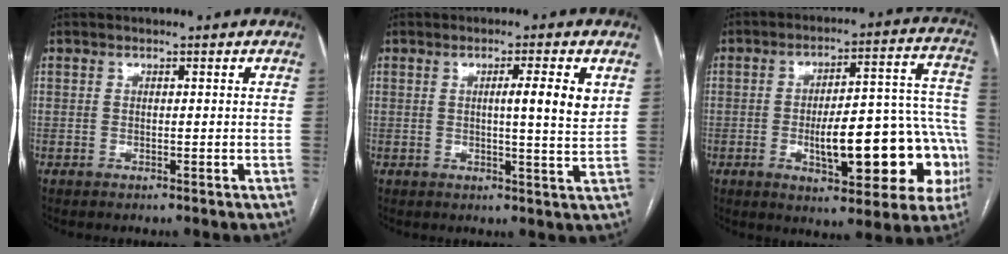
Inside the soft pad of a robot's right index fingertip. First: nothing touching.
{"total": 5.5, "force": [1.6, -0.2, 5.2], "torque": [-0.075, -0.005, 0.019]}
{"total": 19.7, "force": [-5.2, 6.3, 18.0], "torque": [-0.174, 0.043, -0.055]}